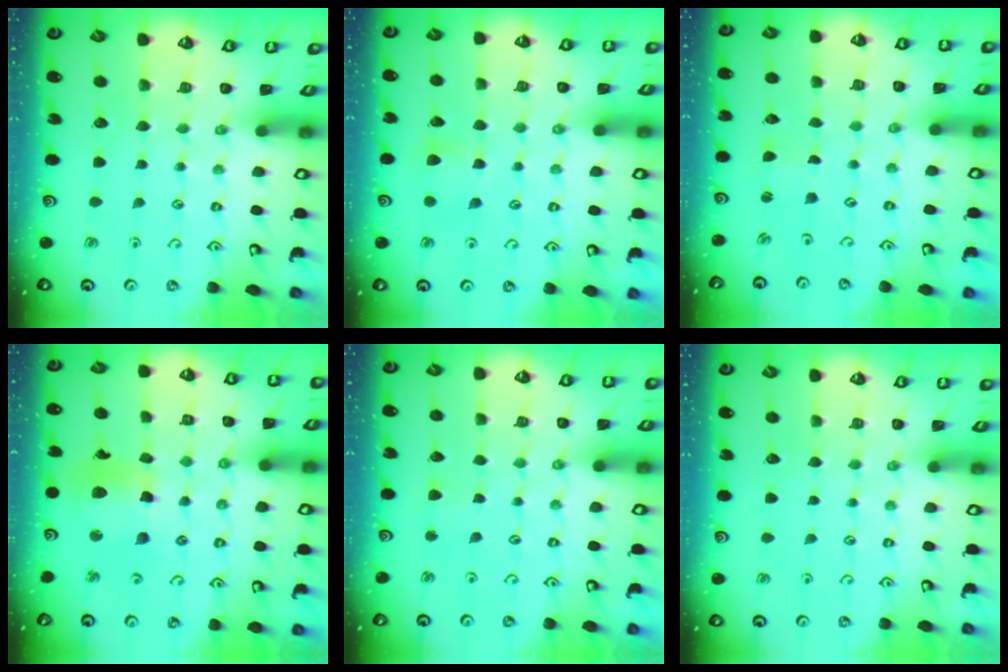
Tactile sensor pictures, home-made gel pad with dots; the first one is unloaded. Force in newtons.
{"total": 4.9, "press": 4.8, "slide": 0.8}
{"total": 0.0}
{"total": 13.9, "press": 13.8, "slide": 1.8}
{"total": 2.8, "press": 2.8, "slide": 0.5}
{"total": 0.0}